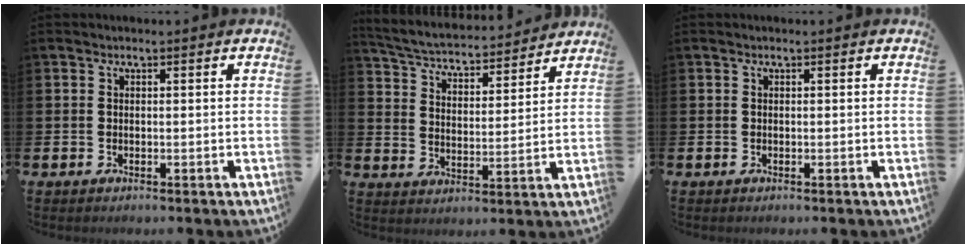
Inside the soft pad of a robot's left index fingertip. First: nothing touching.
{"total": 5.0, "force": [4.8, 0.8, 0.8], "torque": [-0.043, -0.042, 0.078]}
{"total": 0.0}